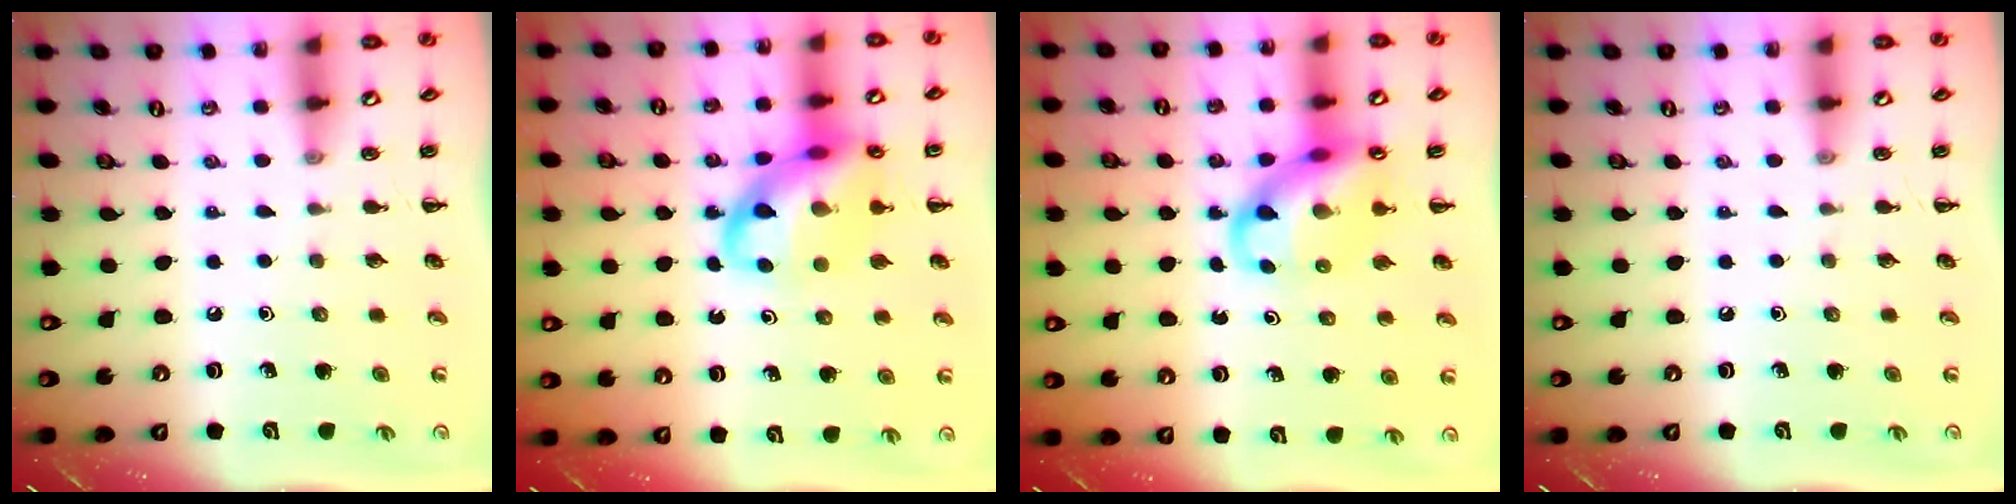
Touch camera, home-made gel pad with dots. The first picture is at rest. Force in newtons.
{"total": 15.5, "press": 15.2, "slide": 3.1}
{"total": 12.6, "press": 12.2, "slide": 3.3}
{"total": 0.0}